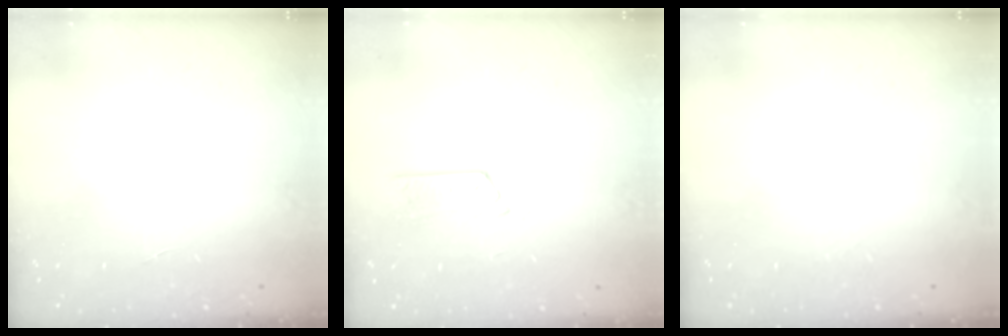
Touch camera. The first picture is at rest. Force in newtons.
{"total": 3.7, "press": 3.7, "slide": 0.3}
{"total": 0.0}